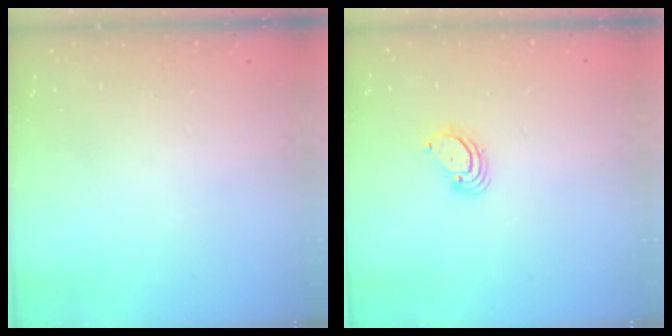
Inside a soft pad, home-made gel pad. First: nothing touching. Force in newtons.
{"total": 3.8, "press": 3.8, "slide": 0.3}